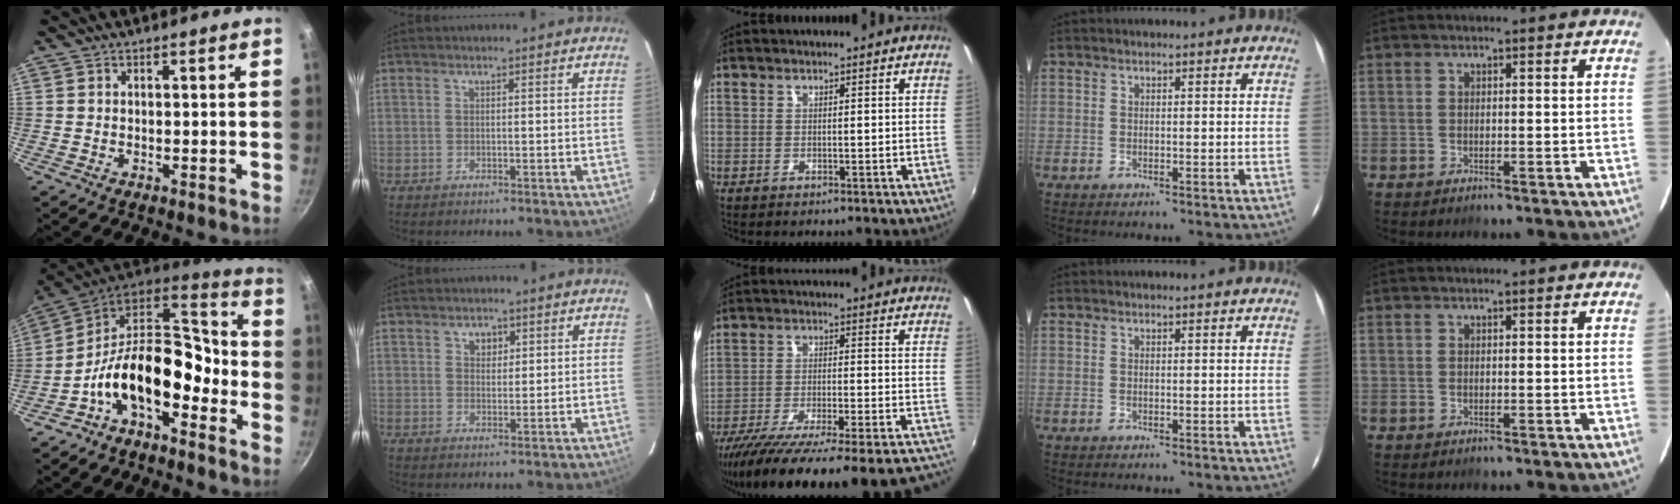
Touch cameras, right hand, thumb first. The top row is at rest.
{"thumb": {"total": 16.9, "force": [-6.2, 9.8, 12.3], "torque": [-0.183, 0.073, -0.130]}, "index": {"total": 2.7, "force": [1.3, 2.2, 1.1], "torque": [-0.011, 0.008, 0.023]}, "middle": {"total": 29.8, "force": [-26.6, 2.2, 13.3], "torque": [-0.206, -0.061, -0.377]}}